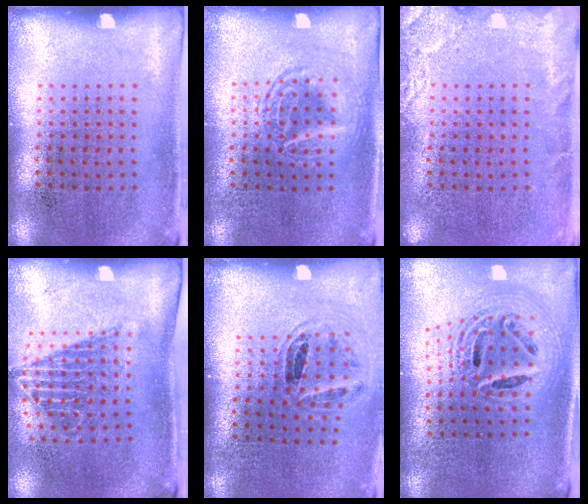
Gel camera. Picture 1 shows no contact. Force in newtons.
{"total": 2.6, "press": 2.6, "slide": 0.3}
{"total": 2.4, "press": 2.4, "slide": 0.3}
{"total": 1.5, "press": 1.1, "slide": 0.9}
{"total": 0.9, "press": 0.9, "slide": 0.2}
{"total": 2.3, "press": 1.8, "slide": 1.5}